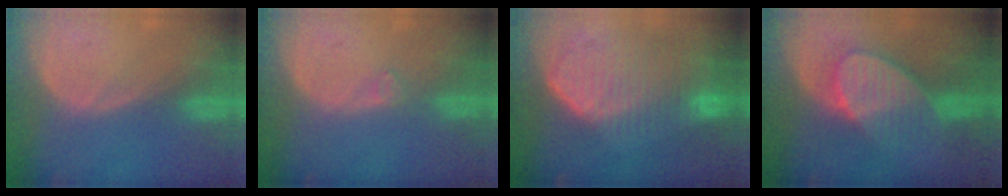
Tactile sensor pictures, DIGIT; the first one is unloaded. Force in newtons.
{"total": 1.1, "press": 1.0, "slide": 0.2}
{"total": 10.8, "press": 9.5, "slide": 5.2}
{"total": 7.5, "press": 7.4, "slide": 1.3}